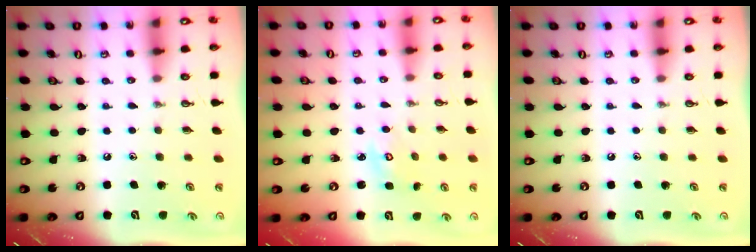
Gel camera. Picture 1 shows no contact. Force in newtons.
{"total": 3.3, "press": 3.3, "slide": 0.4}
{"total": 0.0}